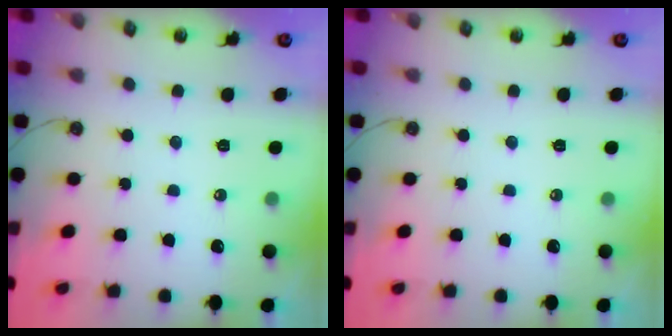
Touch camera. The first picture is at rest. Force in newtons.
{"total": 0.0}